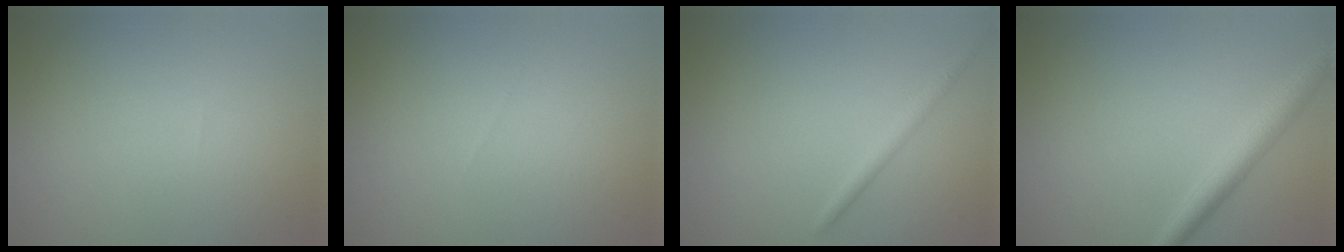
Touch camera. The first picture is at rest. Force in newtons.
{"total": 0.0}
{"total": 1.3, "press": 1.3, "slide": 0.0}
{"total": 2.8, "press": 2.8, "slide": 0.1}